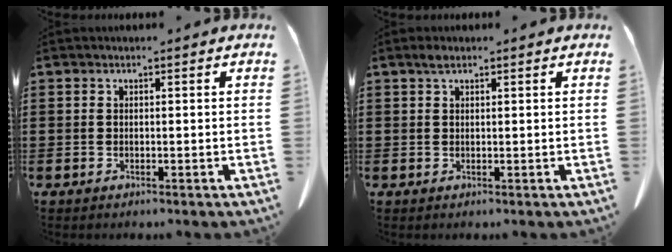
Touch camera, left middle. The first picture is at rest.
{"total": 1.1, "force": [0.7, 0.5, 0.8], "torque": [-0.019, 0.001, 0.013]}